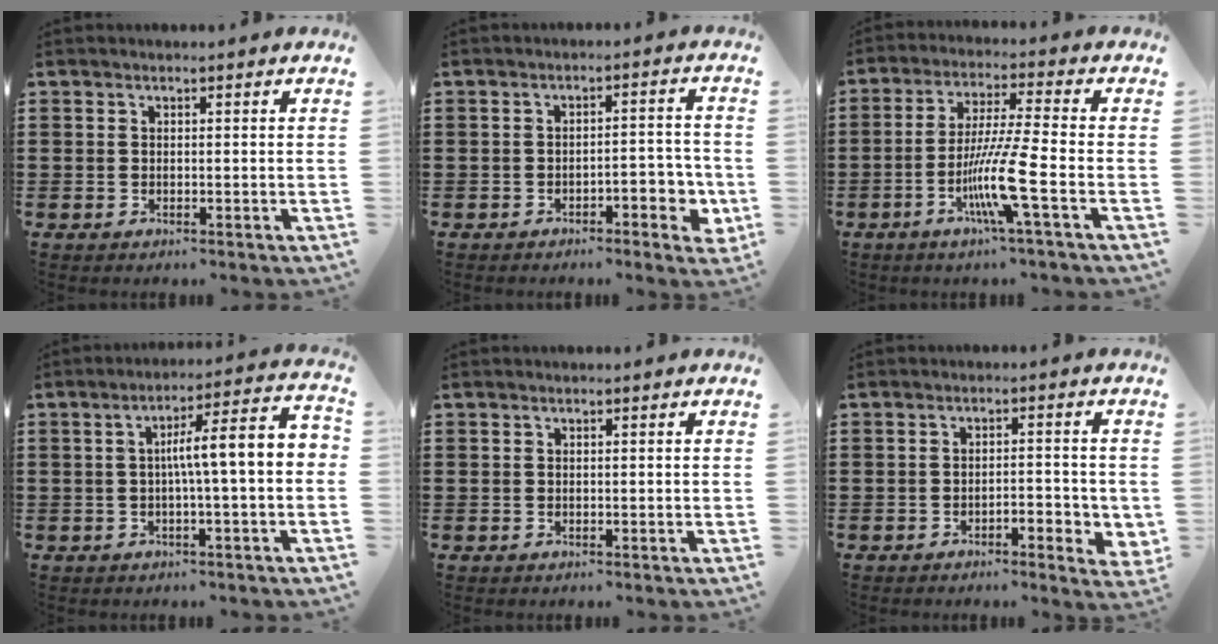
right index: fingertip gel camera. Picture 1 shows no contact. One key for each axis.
{"total": 4.4, "fx": -2.3, "fy": 1.8, "fz": 3.3, "tx": -0.047, "ty": 0.005, "tz": -0.043}
{"total": 9.8, "fx": -3.8, "fy": -0.3, "fz": 9.0, "tx": -0.184, "ty": -0.019, "tz": -0.077}
{"total": 6.9, "fx": -0.4, "fy": 0.5, "fz": 6.9, "tx": -0.120, "ty": -0.006, "tz": -0.016}
{"total": 0.0}
{"total": 3.2, "fx": -1.5, "fy": 1.1, "fz": 2.6, "tx": -0.043, "ty": 0.006, "tz": -0.027}